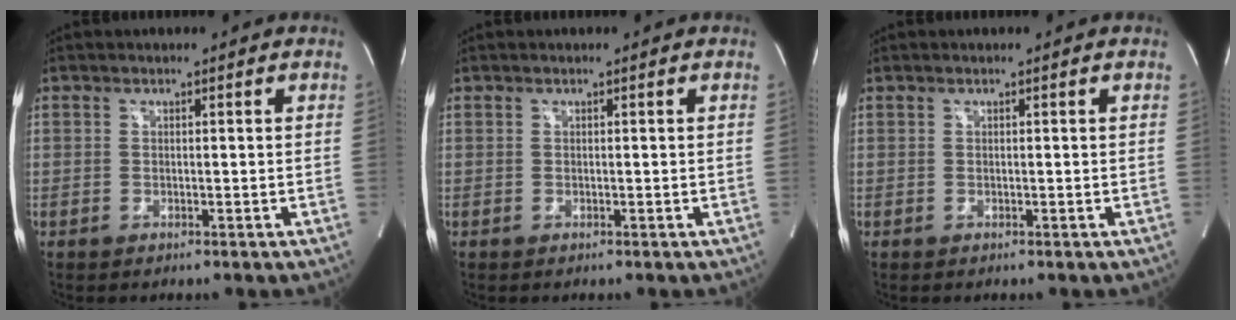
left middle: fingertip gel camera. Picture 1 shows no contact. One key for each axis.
{"total": 0.0}
{"total": 0.0}